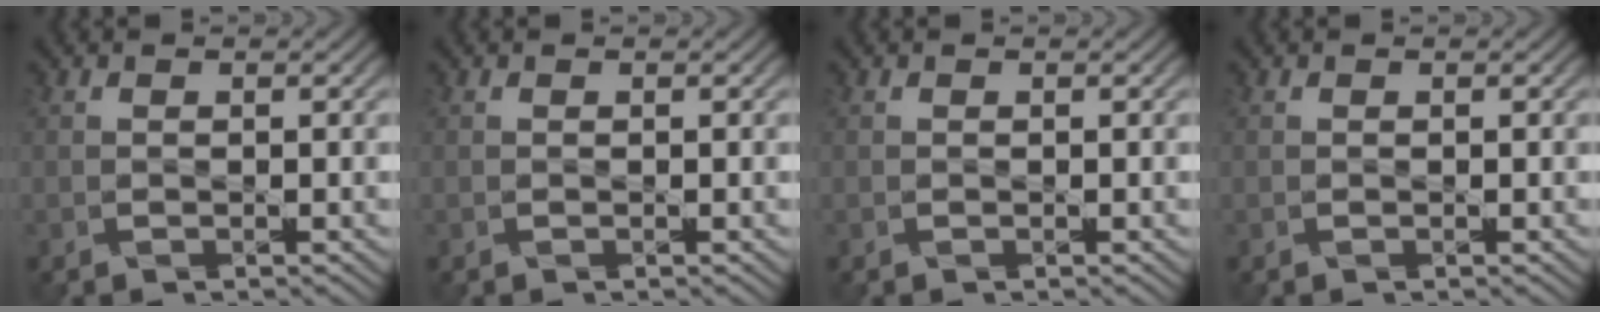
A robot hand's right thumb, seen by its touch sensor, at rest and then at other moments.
{"total": 0.0}
{"total": 0.0}
{"total": 0.0}